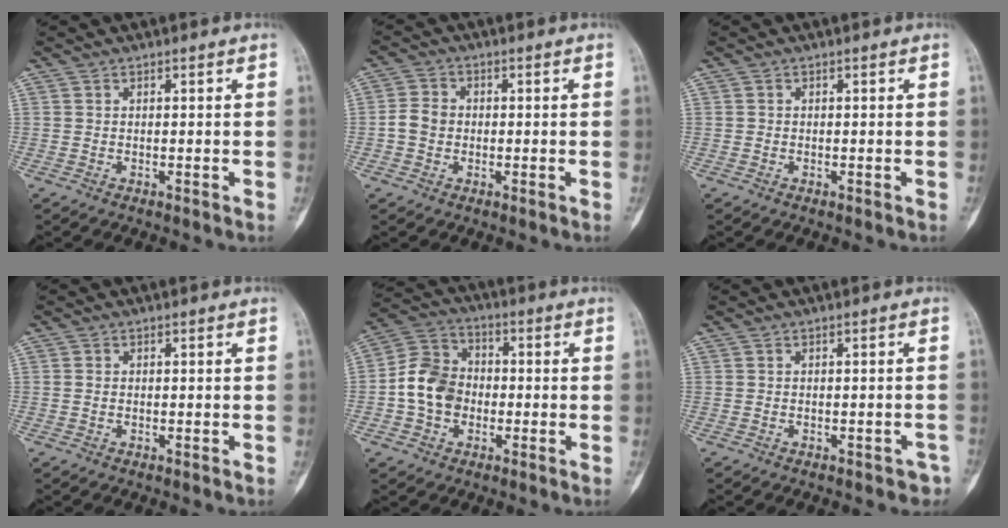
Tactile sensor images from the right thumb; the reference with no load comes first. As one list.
[{"total": 4.2, "force": [-0.5, 3.6, 2.2], "torque": [-0.034, 0.012, -0.015]}, {"total": 0.0}, {"total": 0.6, "force": [-0.1, 0.4, 0.4], "torque": [-0.008, 0.001, -0.003]}, {"total": 10.2, "force": [-1.6, 8.3, 5.7], "torque": [-0.092, 0.034, -0.042]}, {"total": 3.3, "force": [-2.5, 1.6, 1.2], "torque": [-0.006, 0.019, -0.023]}]